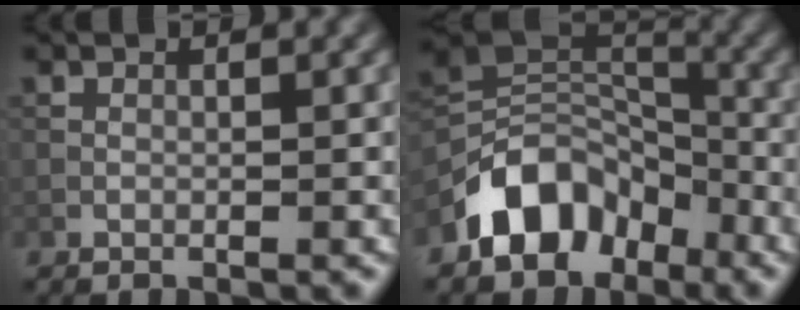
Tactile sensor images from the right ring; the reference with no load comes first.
{"total": 7.9, "force": [-4.8, 5.1, 3.6], "torque": [-0.042, 0.004, -0.098]}